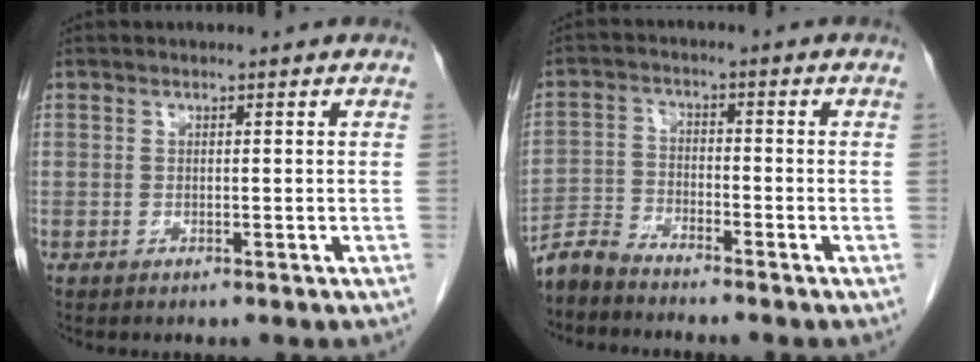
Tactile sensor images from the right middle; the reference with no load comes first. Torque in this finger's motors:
{"motor_torque": [0.14, -0.08, 0.00, 0.02]}